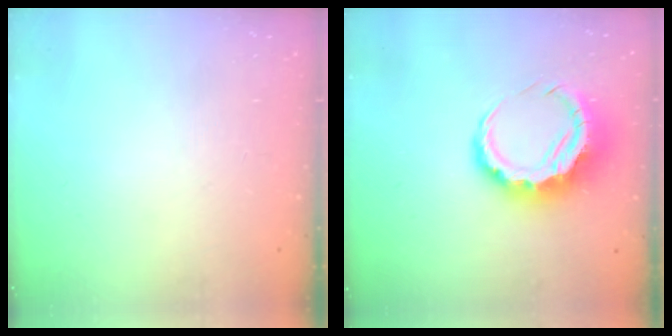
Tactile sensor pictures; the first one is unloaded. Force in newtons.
{"total": 10.3, "press": 10.1, "slide": 1.9}